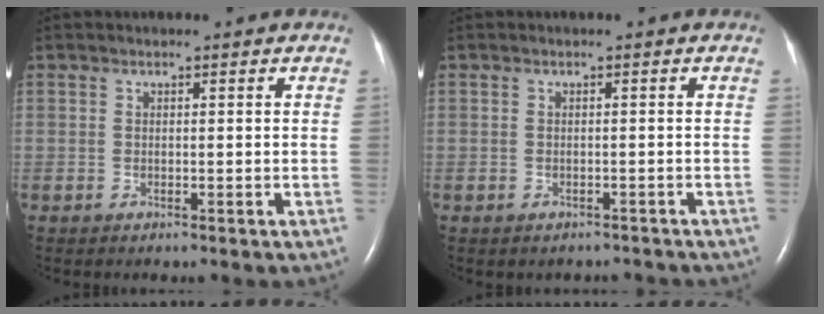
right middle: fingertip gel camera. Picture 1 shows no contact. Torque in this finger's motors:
{"motor_torque": [0.25, -0.40, 0.02, 0.03]}